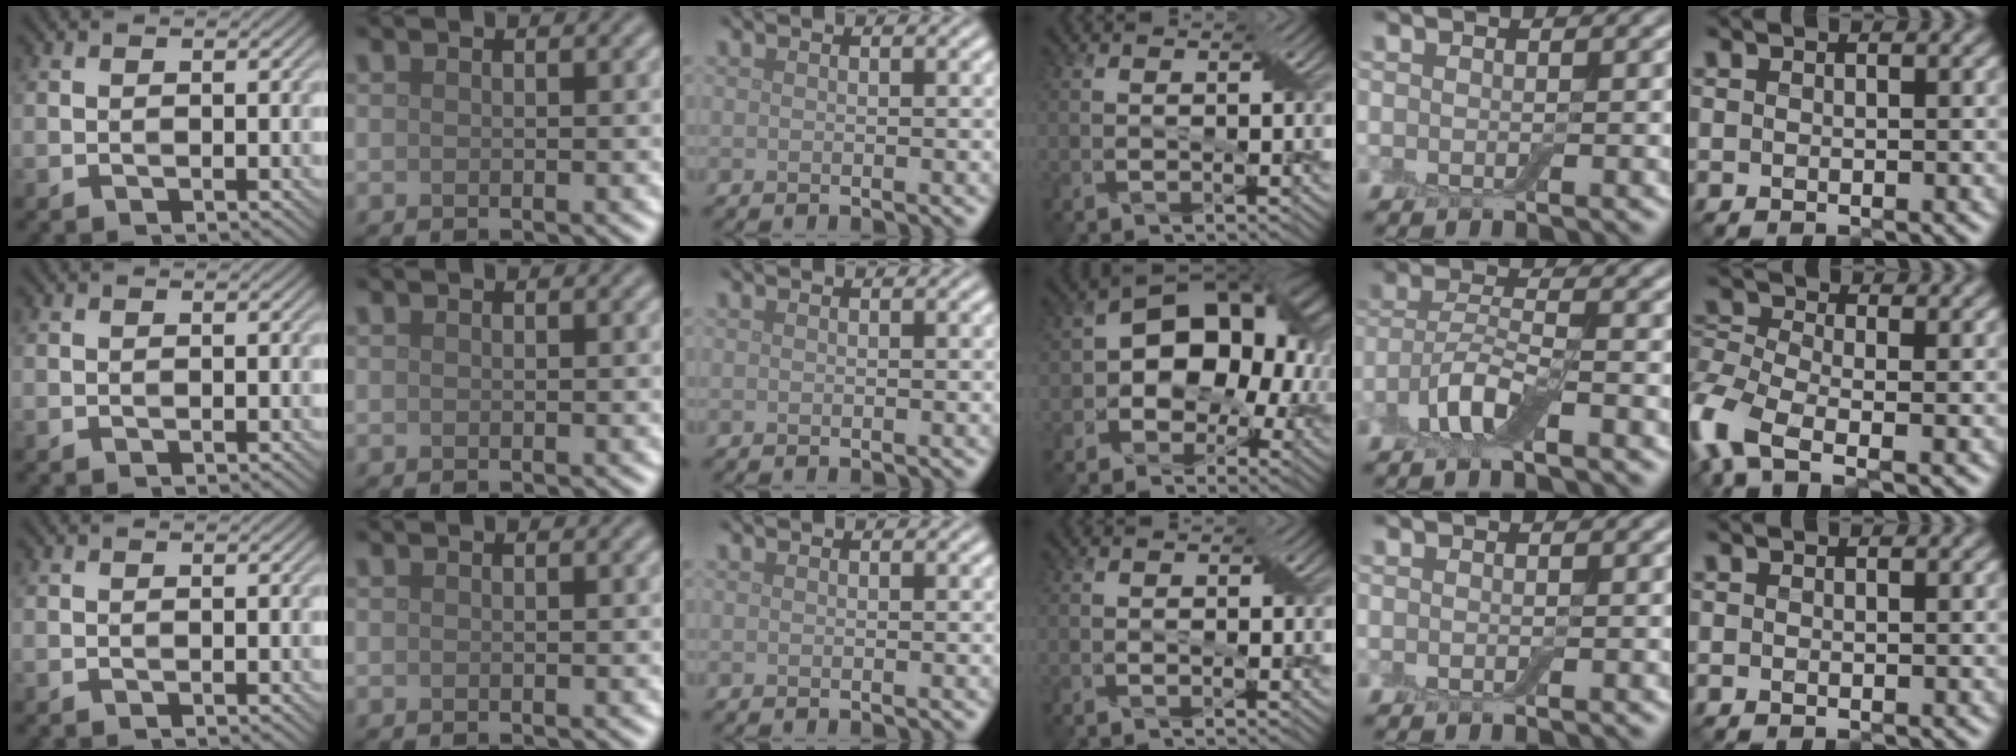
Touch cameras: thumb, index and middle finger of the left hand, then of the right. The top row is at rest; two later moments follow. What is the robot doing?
{"motion": "pour", "object": "bowl"}